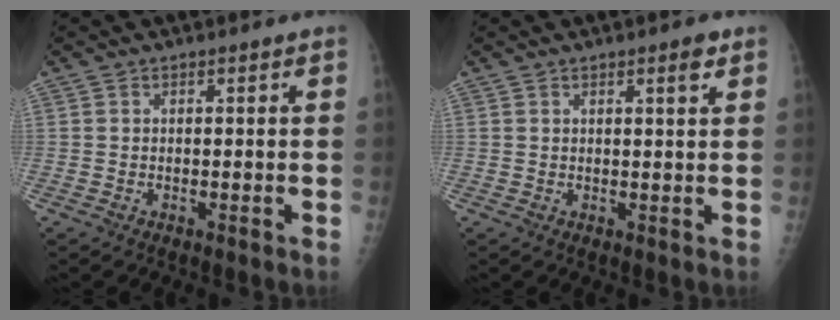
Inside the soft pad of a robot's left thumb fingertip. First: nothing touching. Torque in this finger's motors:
{"motor_torque": [-0.44, -0.09, 0.02, -0.03, 0.04]}